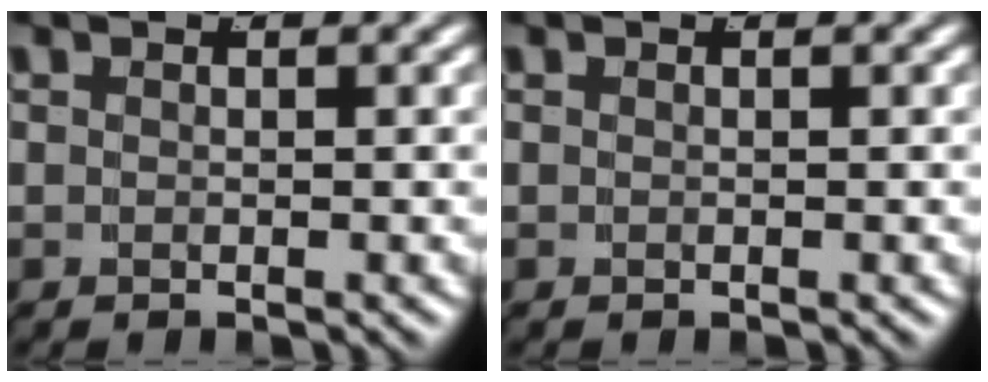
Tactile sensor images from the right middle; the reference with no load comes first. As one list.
[{"total": 0.0}]